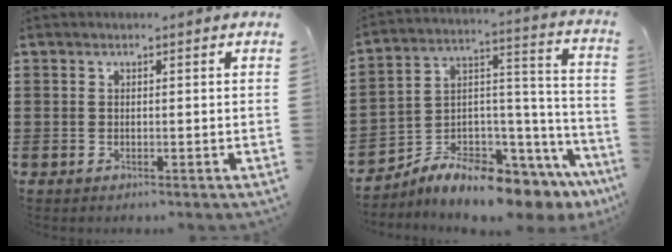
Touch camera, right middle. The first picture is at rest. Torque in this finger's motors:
{"motor_torque": [2.14, 0.00, 1.05, 0.21]}